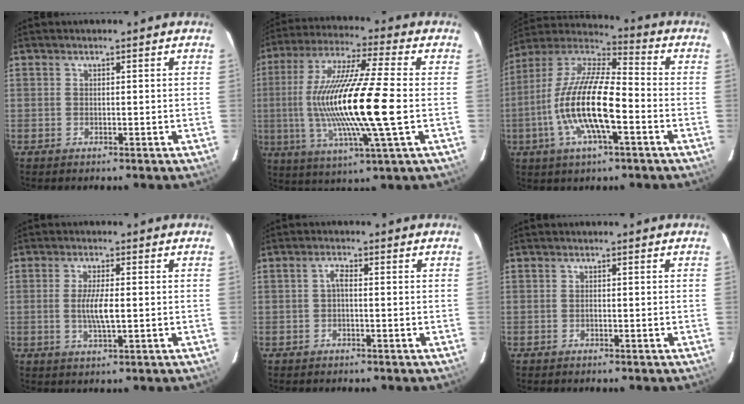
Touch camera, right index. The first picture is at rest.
{"total": 20.1, "force": [-1.4, 1.3, 20.0], "torque": [-0.381, -0.009, -0.026]}
{"total": 17.7, "force": [-4.8, 4.9, 16.3], "torque": [-0.319, -0.006, -0.100]}
{"total": 4.9, "force": [-0.3, 0.8, 4.8], "torque": [-0.091, -0.005, -0.005]}
{"total": 1.6, "force": [-0.3, 0.6, 1.4], "torque": [-0.029, 0.008, -0.008]}
{"total": 0.0}